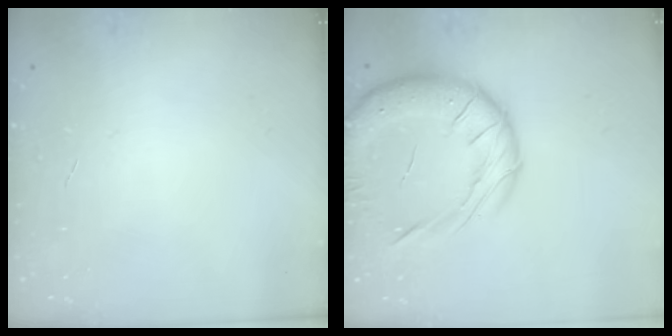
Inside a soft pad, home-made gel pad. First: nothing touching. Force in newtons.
{"total": 18.7, "press": 18.6, "slide": 1.6}